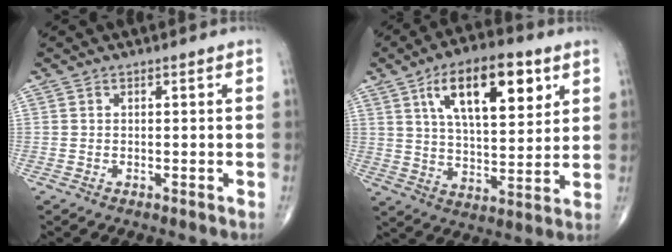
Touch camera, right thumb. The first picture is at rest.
{"total": 17.7, "force": [7.6, 7.6, 14.1], "torque": [-0.195, -0.024, 0.127]}